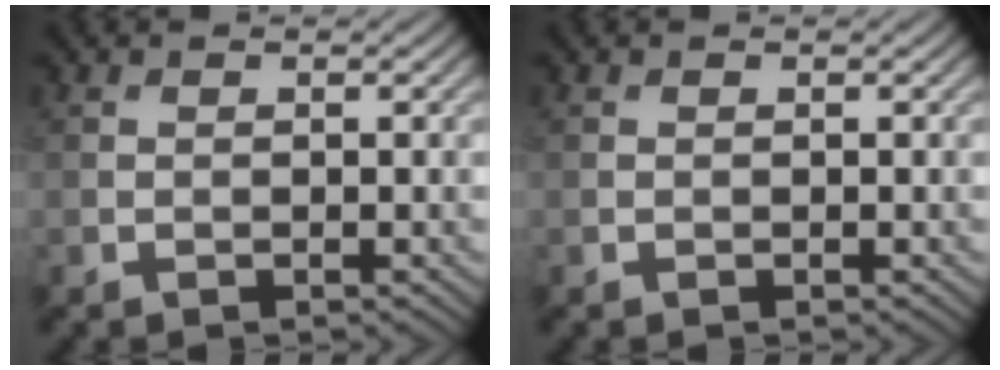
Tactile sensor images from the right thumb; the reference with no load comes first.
{"total": 0.0}